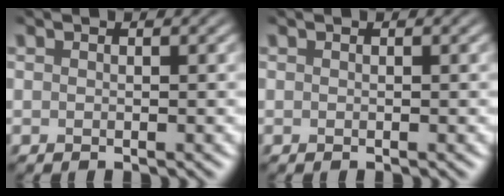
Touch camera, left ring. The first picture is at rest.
{"total": 0.0}